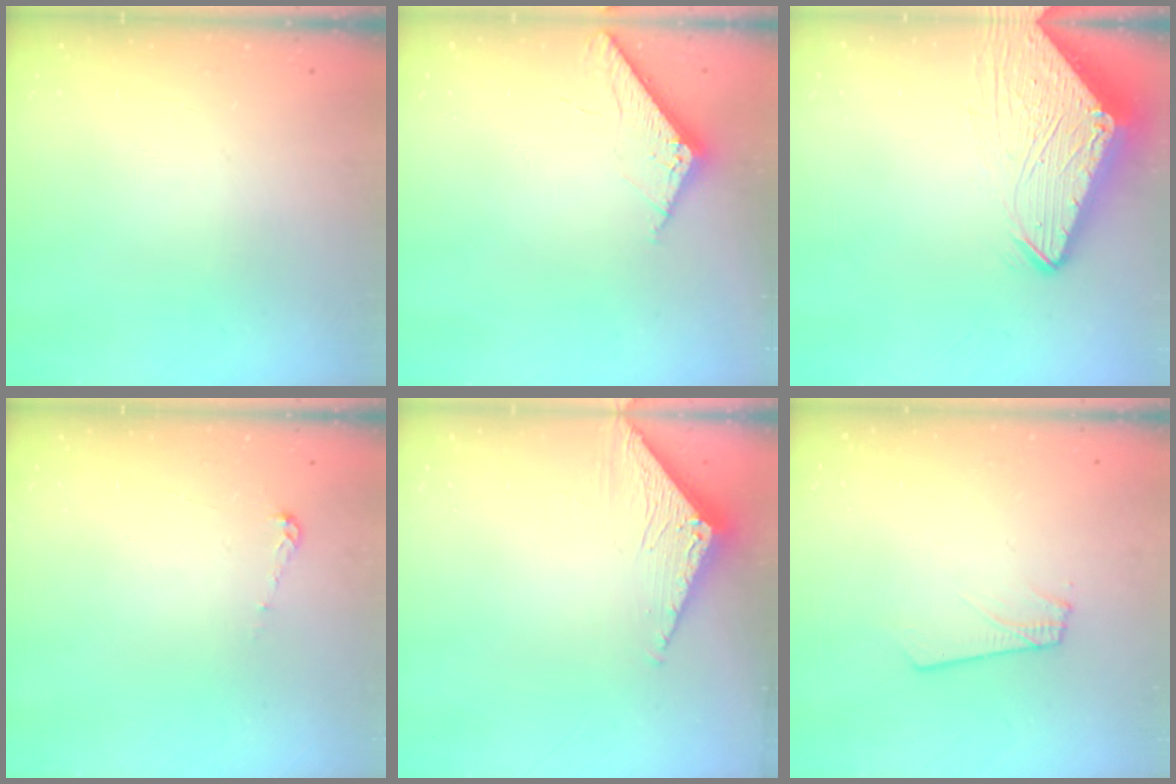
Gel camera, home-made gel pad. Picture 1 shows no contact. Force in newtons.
{"total": 5.4, "press": 5.4, "slide": 0.1}
{"total": 8.0, "press": 8.0, "slide": 0.7}
{"total": 3.9, "press": 3.9, "slide": 0.3}
{"total": 3.3, "press": 3.3, "slide": 0.2}
{"total": 1.8, "press": 1.8, "slide": 0.1}